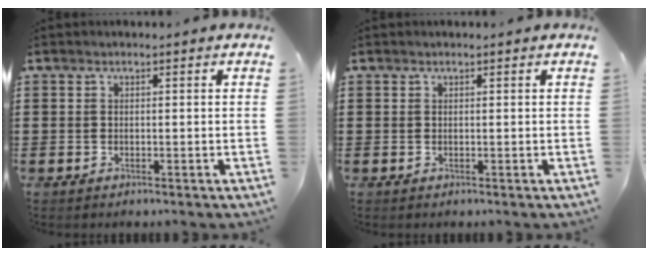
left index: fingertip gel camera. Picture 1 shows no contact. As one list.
[{"total": 0.0}]